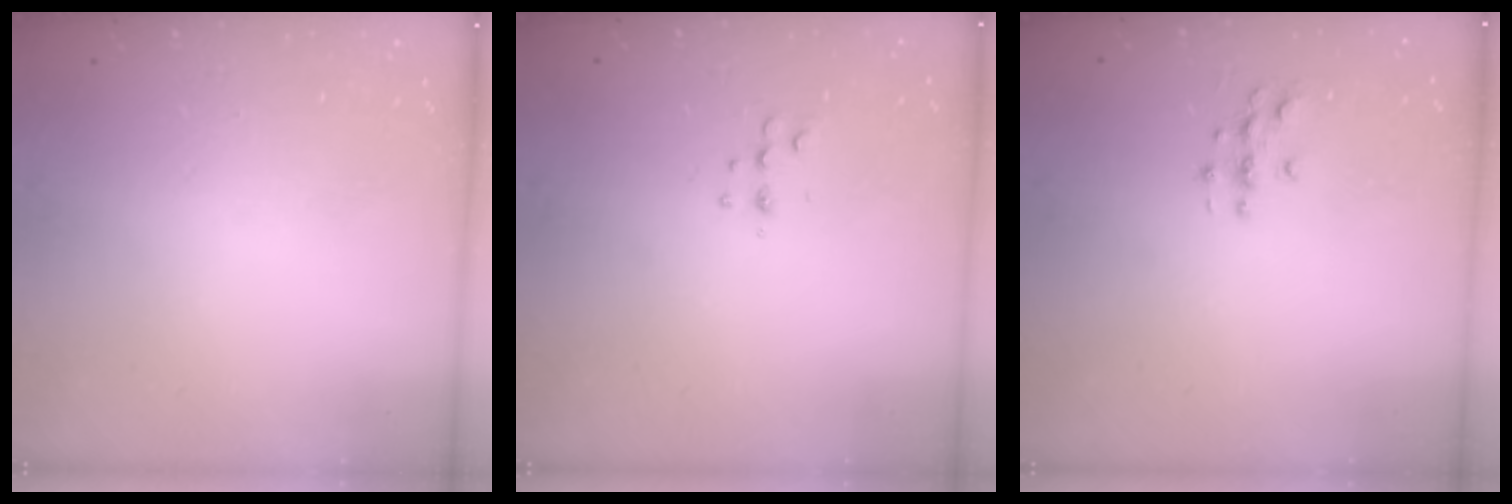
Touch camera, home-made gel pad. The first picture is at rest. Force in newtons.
{"total": 5.2, "press": 5.0, "slide": 1.1}
{"total": 3.0, "press": 3.0, "slide": 0.3}